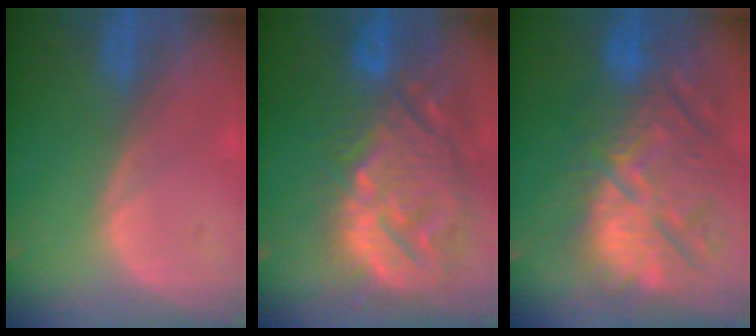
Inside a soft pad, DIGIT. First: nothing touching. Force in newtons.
{"total": 14.6, "press": 12.4, "slide": 7.6}
{"total": 13.9, "press": 12.6, "slide": 5.9}